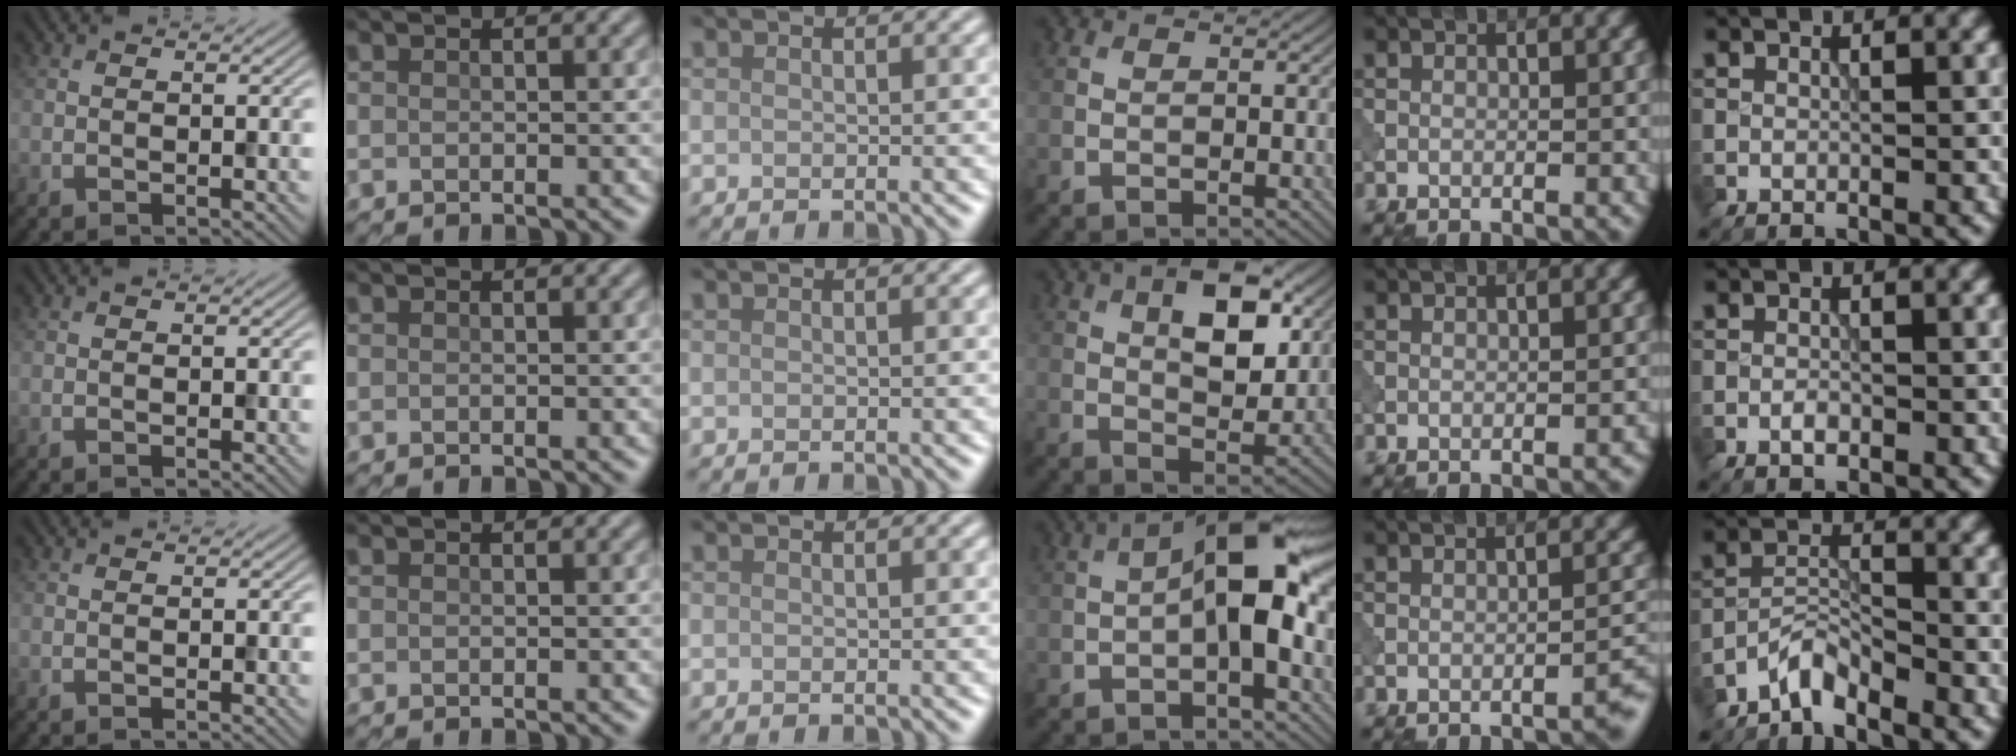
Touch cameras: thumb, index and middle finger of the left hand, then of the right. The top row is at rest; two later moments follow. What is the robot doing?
{"motion": "shake", "object": "bell"}